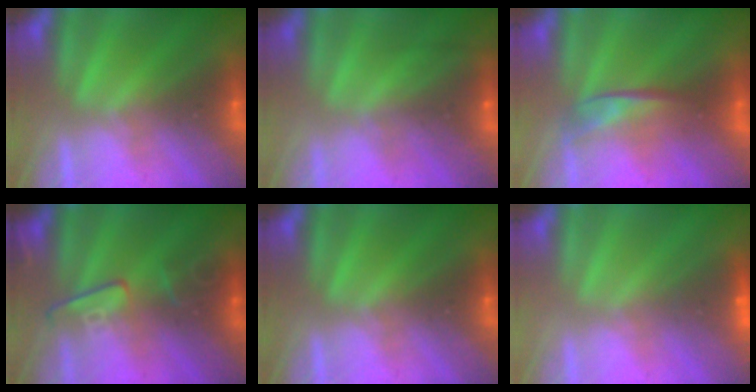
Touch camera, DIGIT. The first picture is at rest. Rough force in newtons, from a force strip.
{"total": 2.2}
{"total": 2.1}
{"total": 2.5}
{"total": 0.0}
{"total": 2.0}